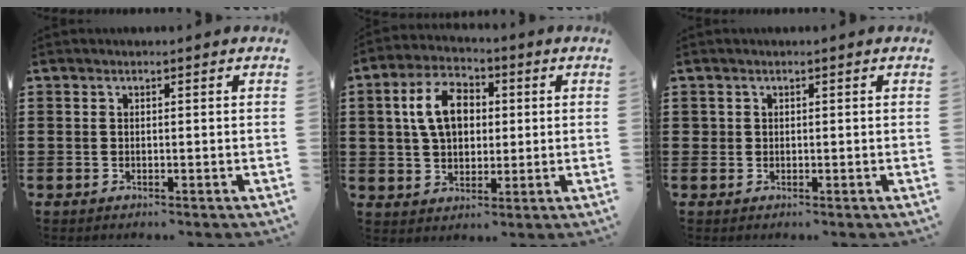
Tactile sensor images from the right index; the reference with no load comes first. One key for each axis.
{"total": 8.9, "fx": 1.4, "fy": 5.7, "fz": 6.7, "tx": -0.140, "ty": 0.016, "tz": 0.022}
{"total": 0.8, "fx": 0.2, "fy": 0.7, "fz": 0.1, "tx": -0.002, "ty": 0.005, "tz": 0.004}